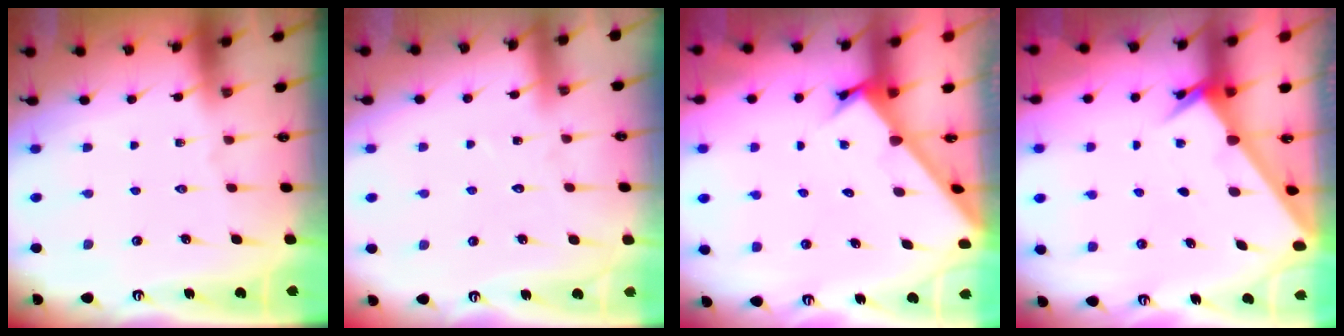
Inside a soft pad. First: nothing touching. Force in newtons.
{"total": 5.5, "press": 5.5, "slide": 0.5}
{"total": 2.4, "press": 2.4, "slide": 0.2}
{"total": 2.4, "press": 2.4, "slide": 0.3}